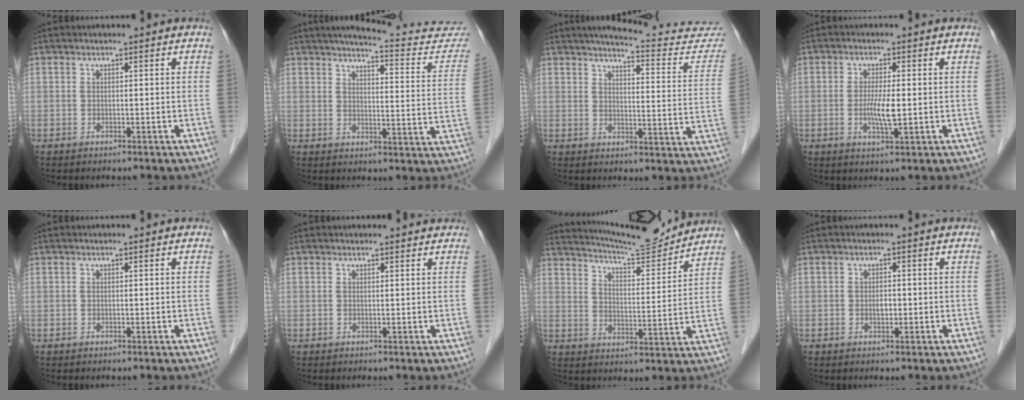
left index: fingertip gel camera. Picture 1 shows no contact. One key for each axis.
{"total": 17.2, "fx": 16.0, "fy": 2.1, "fz": 5.9, "tx": -0.059, "ty": -0.050, "tz": 0.176}
{"total": 17.0, "fx": 15.9, "fy": 2.1, "fz": 5.6, "tx": -0.053, "ty": -0.054, "tz": 0.173}
{"total": 4.0, "fx": -0.6, "fy": 0.5, "fz": 4.0, "tx": -0.081, "ty": -0.011, "tz": -0.010}
{"total": 0.0}
{"total": 3.1, "fx": 3.0, "fy": 0.4, "fz": 0.6, "tx": -0.011, "ty": 0.008, "tz": 0.027}
{"total": 12.3, "fx": 12.0, "fy": -0.2, "fz": 2.8, "tx": -0.053, "ty": -0.009, "tz": 0.180}
{"total": 1.3, "fx": -0.4, "fy": 0.6, "fz": 1.0, "tx": -0.018, "ty": -0.002, "tz": -0.007}